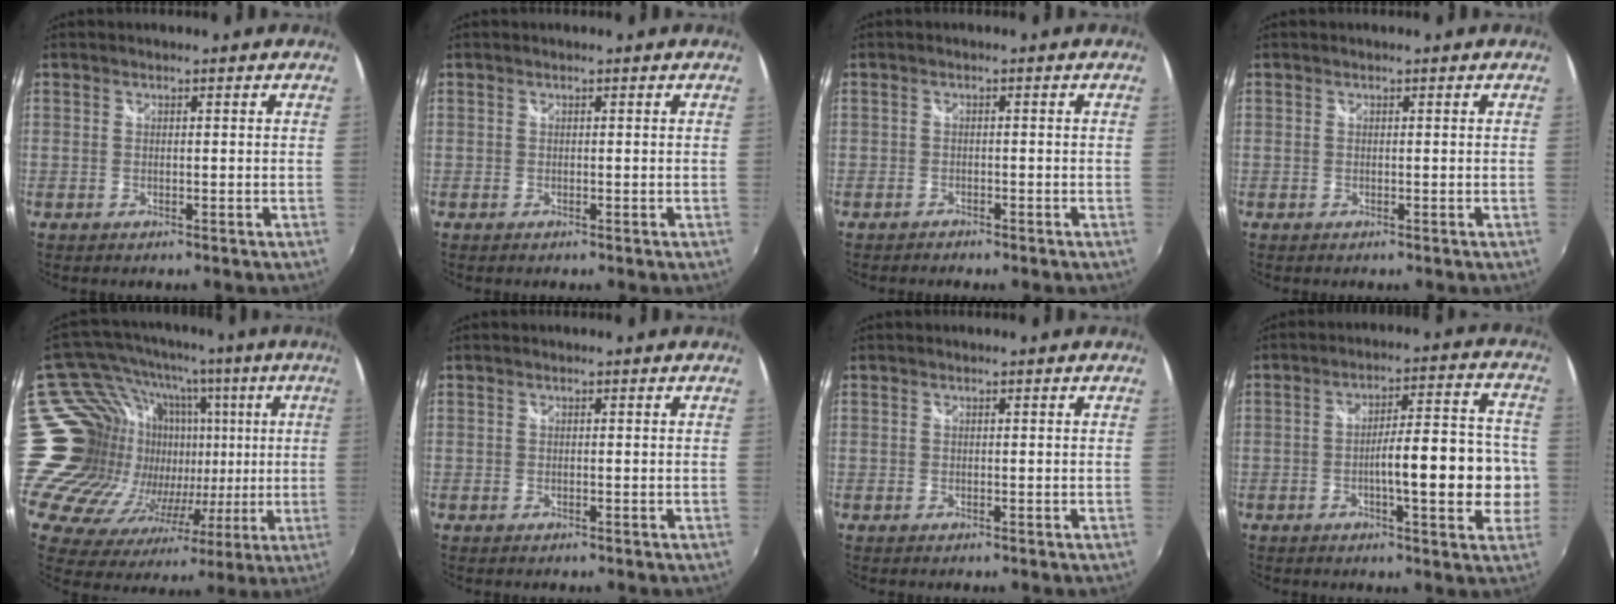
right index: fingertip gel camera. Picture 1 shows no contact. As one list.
[{"total": 0.0}, {"total": 1.7, "force": [-0.8, -1.3, -0.6], "torque": [0.009, -0.008, -0.011]}, {"total": 0.0}, {"total": 25.5, "force": [4.4, 20.3, 14.7], "torque": [-0.305, 0.046, 0.106]}, {"total": 0.0}, {"total": 0.0}, {"total": 12.8, "force": [-2.8, 2.9, 12.2], "torque": [-0.182, 0.010, -0.038]}]